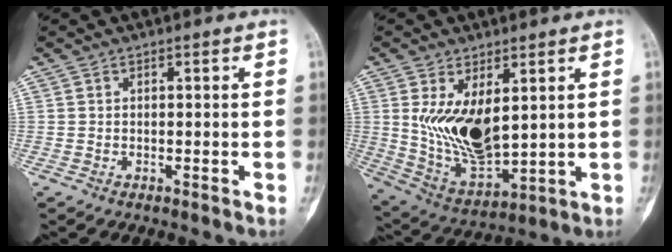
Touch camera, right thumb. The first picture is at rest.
{"total": 13.6, "force": [3.2, 7.0, 11.2], "torque": [-0.193, -0.025, 0.083]}